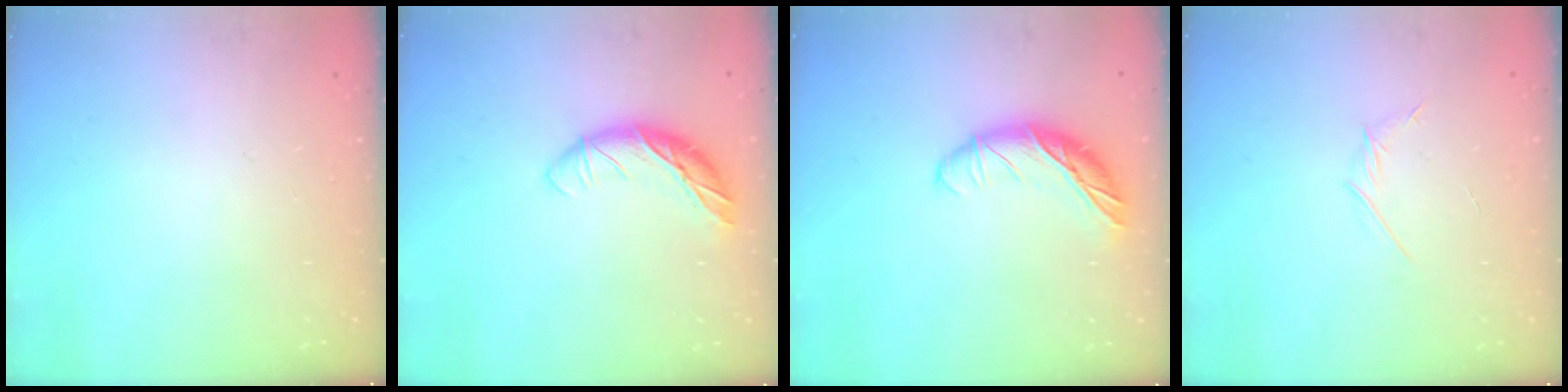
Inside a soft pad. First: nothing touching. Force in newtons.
{"total": 11.1, "press": 11.1, "slide": 0.7}
{"total": 13.6, "press": 13.5, "slide": 0.6}
{"total": 2.8, "press": 2.7, "slide": 0.8}